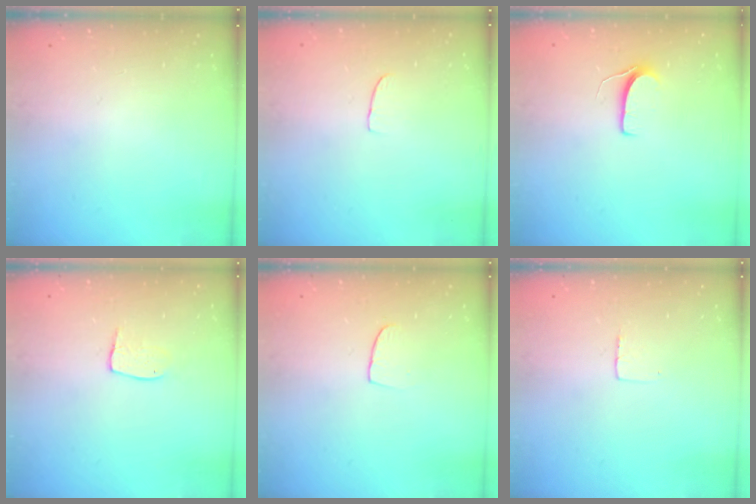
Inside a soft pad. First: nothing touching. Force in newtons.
{"total": 2.6, "press": 2.6, "slide": 0.2}
{"total": 5.9, "press": 5.9, "slide": 0.4}
{"total": 5.9, "press": 5.9, "slide": 0.4}
{"total": 5.8, "press": 5.8, "slide": 0.4}
{"total": 3.0, "press": 3.0, "slide": 0.2}